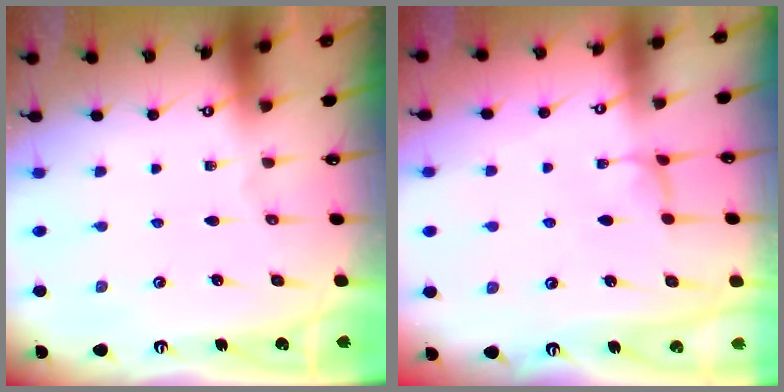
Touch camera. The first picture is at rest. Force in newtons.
{"total": 2.3, "press": 2.3, "slide": 0.3}